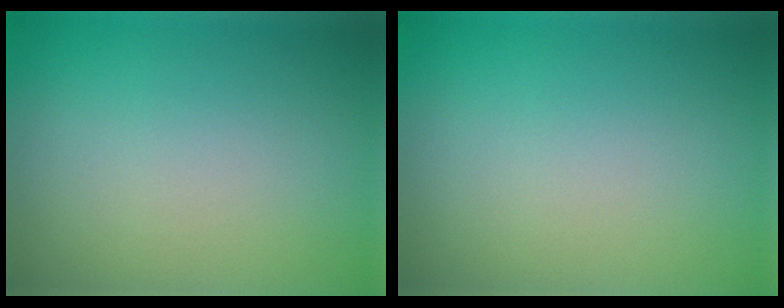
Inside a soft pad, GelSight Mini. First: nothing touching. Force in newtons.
{"total": 0.0}